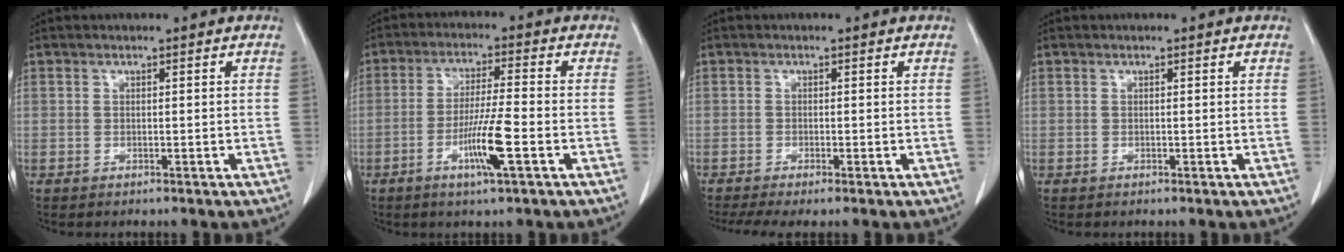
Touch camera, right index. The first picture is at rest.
{"total": 7.8, "force": [-3.0, -0.3, 7.2], "torque": [-0.140, -0.011, -0.054]}
{"total": 5.0, "force": [-3.8, 0.4, 3.2], "torque": [-0.053, -0.011, -0.060]}
{"total": 0.0}